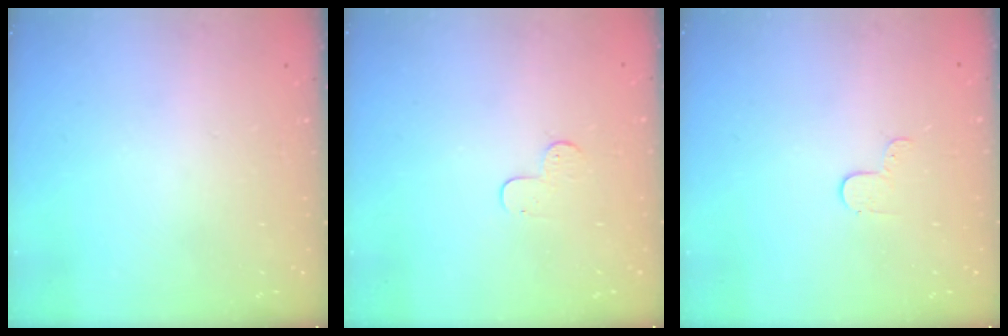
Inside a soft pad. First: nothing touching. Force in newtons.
{"total": 4.4, "press": 4.4, "slide": 0.5}
{"total": 3.4, "press": 3.4, "slide": 0.3}